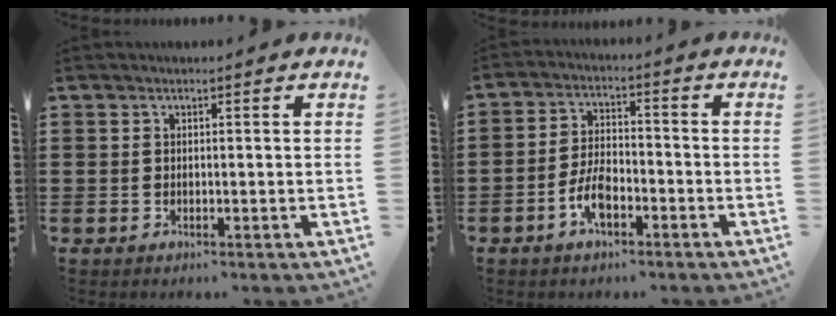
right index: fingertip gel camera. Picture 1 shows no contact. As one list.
[{"total": 5.6, "force": [-2.9, 2.5, 4.1], "torque": [-0.101, 0.000, -0.061]}]